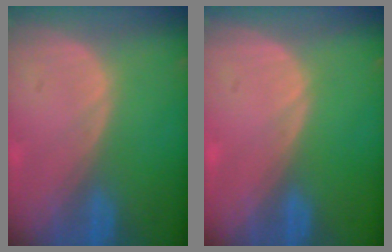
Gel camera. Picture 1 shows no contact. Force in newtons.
{"total": 0.0}